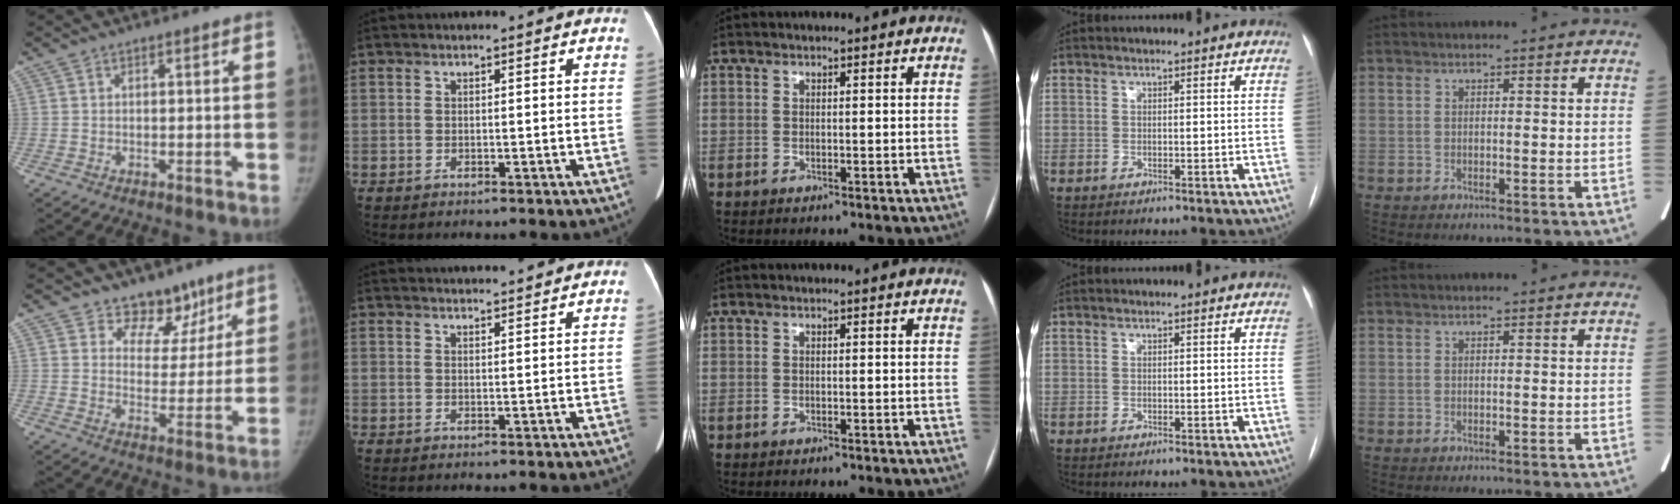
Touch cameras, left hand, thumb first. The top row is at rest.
{"thumb": {"total": 8.9, "force": [6.4, 5.7, 2.0], "torque": [0.024, -0.038, 0.101]}, "index": {"total": 7.2, "force": [7.0, 0.2, 1.6], "torque": [-0.022, 0.024, 0.087]}}